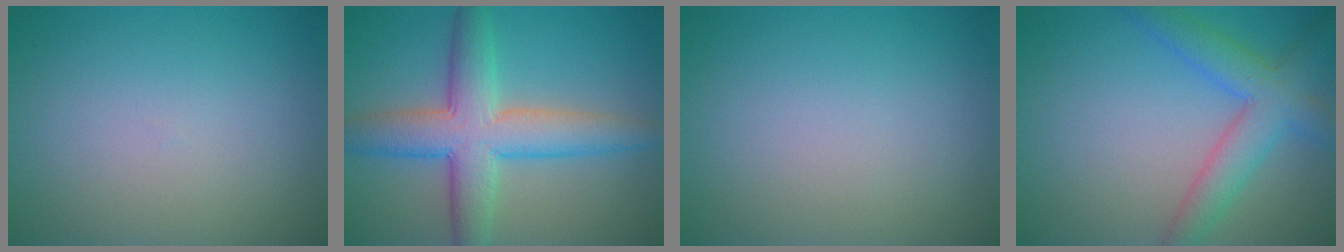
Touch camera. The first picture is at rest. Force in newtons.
{"total": 7.5, "press": 7.5, "slide": 0.1}
{"total": 0.0}
{"total": 5.0, "press": 5.0, "slide": 0.1}